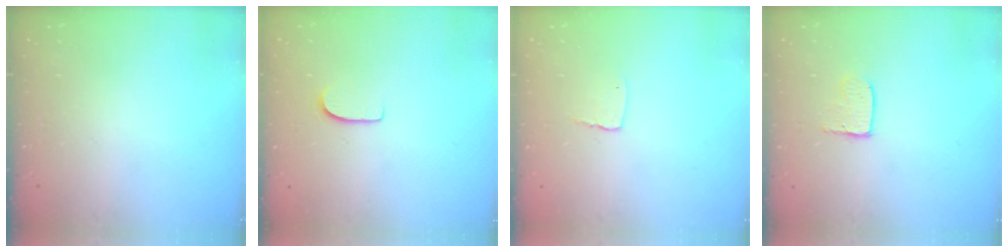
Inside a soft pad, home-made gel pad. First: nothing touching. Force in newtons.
{"total": 5.9, "press": 5.8, "slide": 0.6}
{"total": 3.6, "press": 3.6, "slide": 0.3}
{"total": 4.0, "press": 4.0, "slide": 0.4}